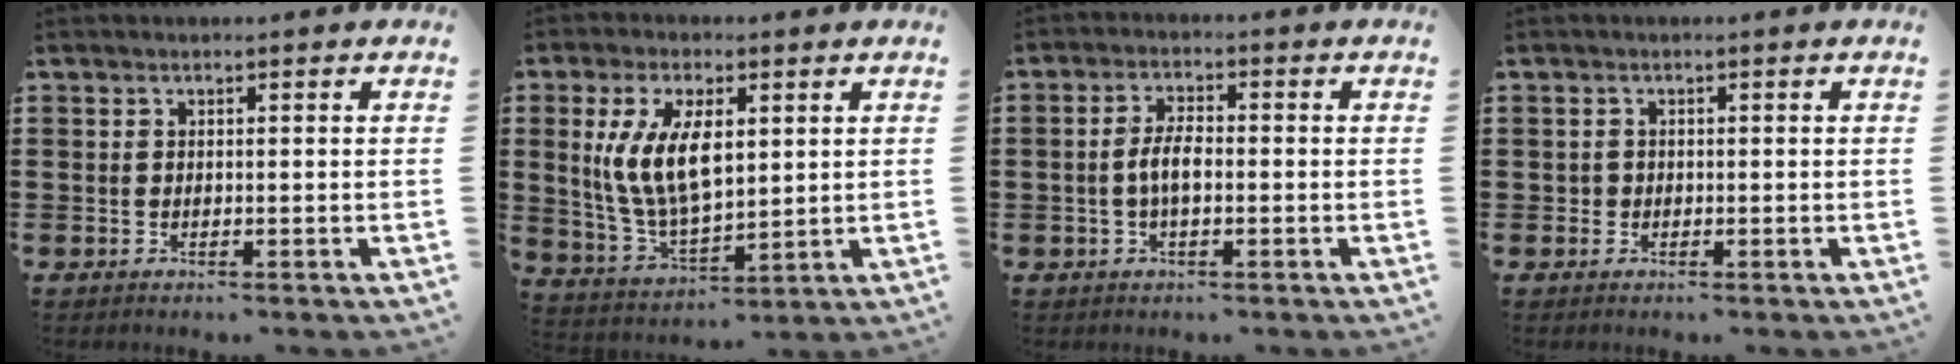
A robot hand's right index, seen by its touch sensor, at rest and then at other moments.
{"total": 10.7, "force": [2.5, 5.2, 9.1], "torque": [-0.198, 0.008, 0.042]}
{"total": 4.0, "force": [-0.6, 1.6, 3.6], "torque": [-0.080, 0.002, -0.017]}
{"total": 0.8, "force": [-0.1, 0.8, 0.0], "torque": [-0.003, 0.005, -0.004]}